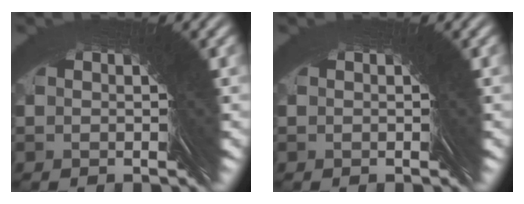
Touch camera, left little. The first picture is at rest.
{"total": 0.0}